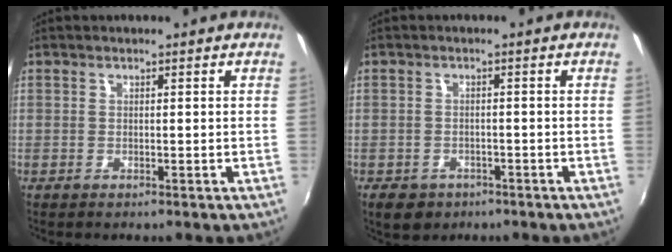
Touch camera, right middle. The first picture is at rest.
{"total": 4.9, "force": [-2.9, 3.4, 1.8], "torque": [-0.047, -0.009, -0.041]}